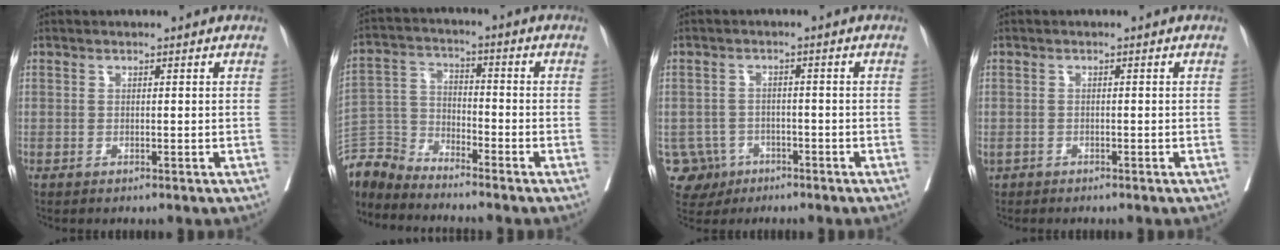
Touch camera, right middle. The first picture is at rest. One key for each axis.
{"total": 6.5, "fx": -6.4, "fy": 0.1, "fz": -1.2, "tx": 0.018, "ty": 0.010, "tz": -0.133}
{"total": 5.1, "fx": -2.5, "fy": 4.5, "fz": -0.1, "tx": -0.004, "ty": 0.010, "tz": -0.037}
{"total": 2.0, "fx": -1.4, "fy": 1.2, "fz": 0.5, "tx": -0.024, "ty": 0.001, "tz": -0.026}